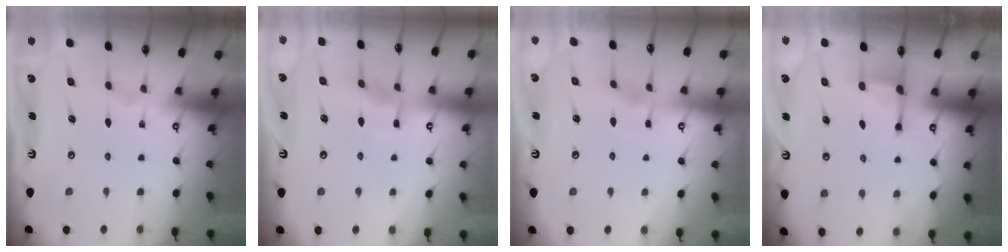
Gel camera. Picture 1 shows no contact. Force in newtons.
{"total": 4.7, "press": 4.7, "slide": 0.5}
{"total": 3.2, "press": 3.1, "slide": 0.4}
{"total": 2.3, "press": 2.2, "slide": 0.6}